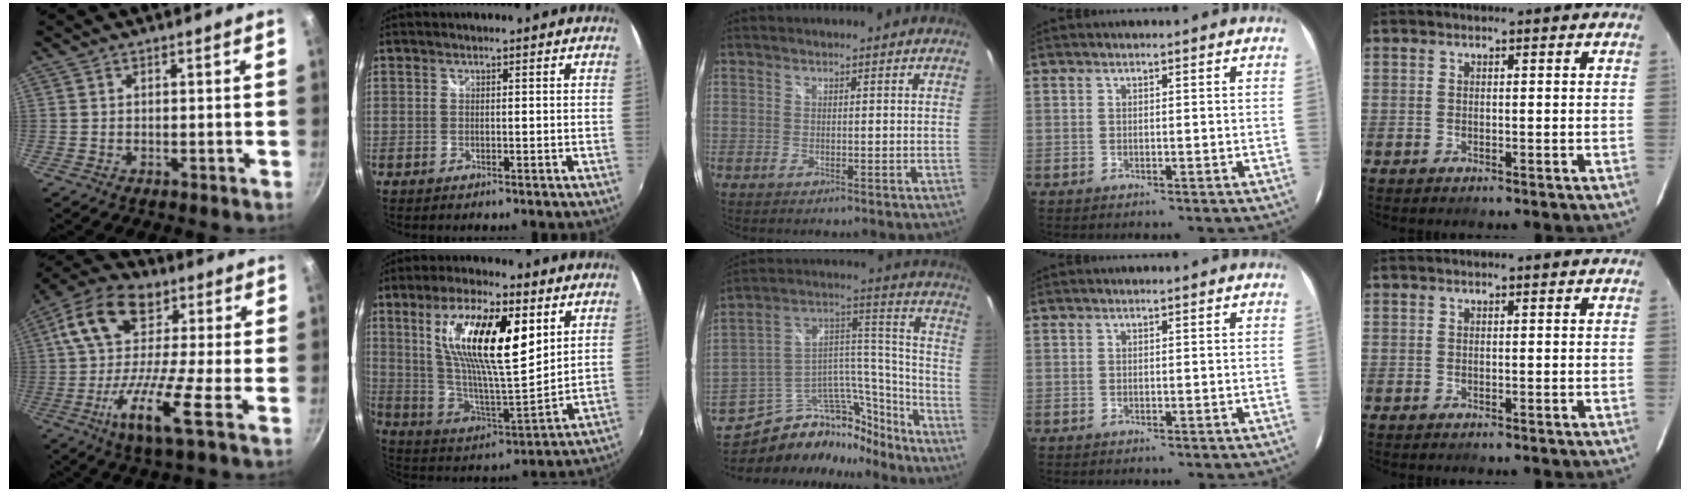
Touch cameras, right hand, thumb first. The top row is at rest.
{"thumb": {"total": 16.4, "force": [-1.1, 6.4, 15.0], "torque": [-0.269, 0.022, -0.052]}, "index": {"total": 20.9, "force": [8.0, 6.4, 18.3], "torque": [-0.330, 0.004, 0.146]}, "middle": {"total": 22.8, "force": [-17.9, 10.7, 9.3], "torque": [-0.151, 0.084, -0.261]}}